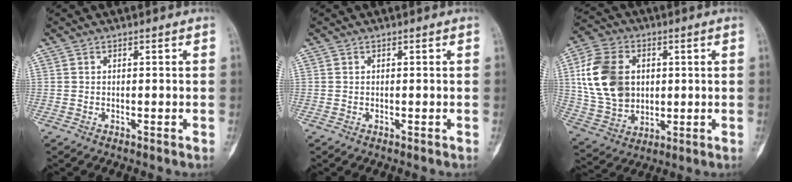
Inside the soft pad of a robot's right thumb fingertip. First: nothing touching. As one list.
[{"total": 0.0}, {"total": 16.5, "force": [2.8, 12.4, 10.5], "torque": [-0.185, 0.002, 0.058]}]